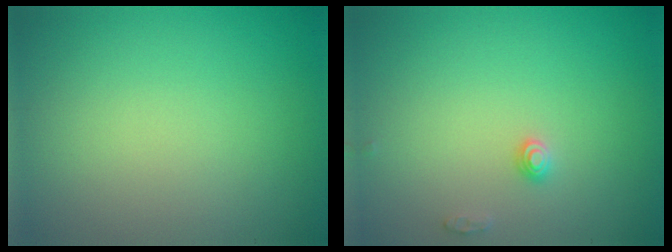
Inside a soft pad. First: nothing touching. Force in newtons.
{"total": 1.0, "press": 1.0, "slide": 0.1}